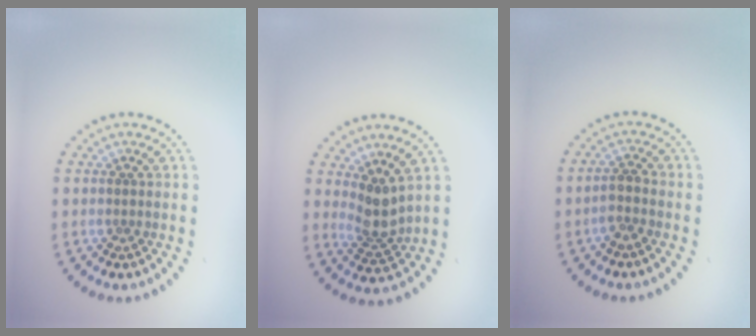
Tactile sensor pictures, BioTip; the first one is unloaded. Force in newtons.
{"total": 2.7, "press": 2.0, "slide": 1.8}
{"total": 1.9, "press": 1.6, "slide": 1.1}